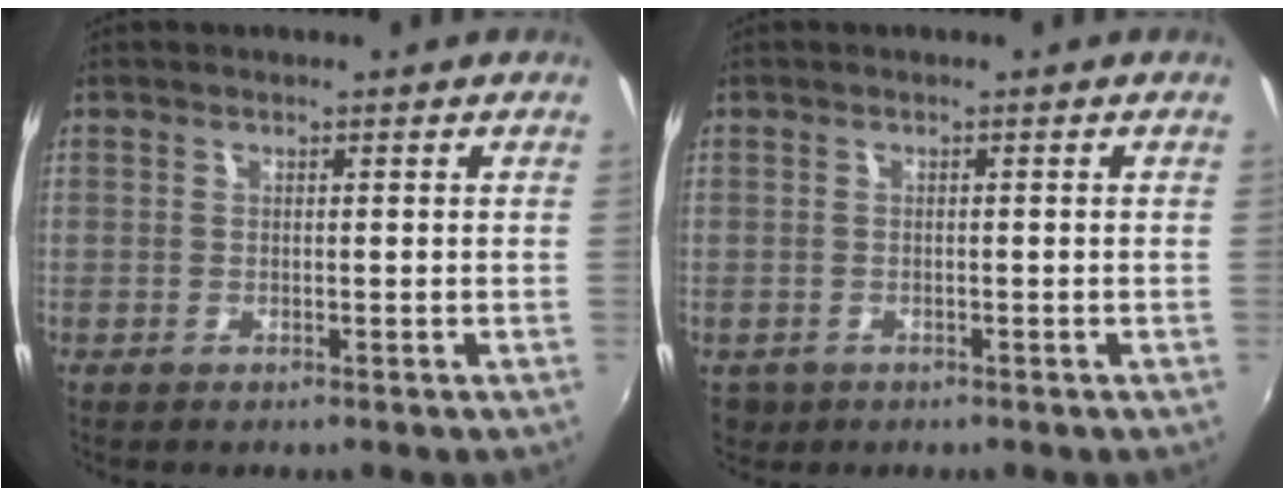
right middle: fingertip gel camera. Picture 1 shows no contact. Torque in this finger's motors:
{"motor_torque": [0.19, -0.28, -0.04, -0.02]}